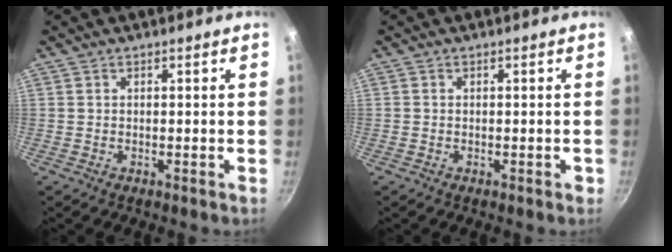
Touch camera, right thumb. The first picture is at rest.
{"total": 0.7, "force": [-0.3, 0.5, 0.4], "torque": [-0.002, 0.004, -0.005]}